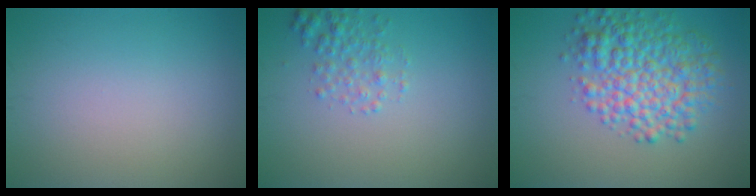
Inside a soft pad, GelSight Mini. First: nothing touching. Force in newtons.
{"total": 2.0, "press": 2.0, "slide": 0.1}
{"total": 7.0, "press": 7.0, "slide": 0.0}